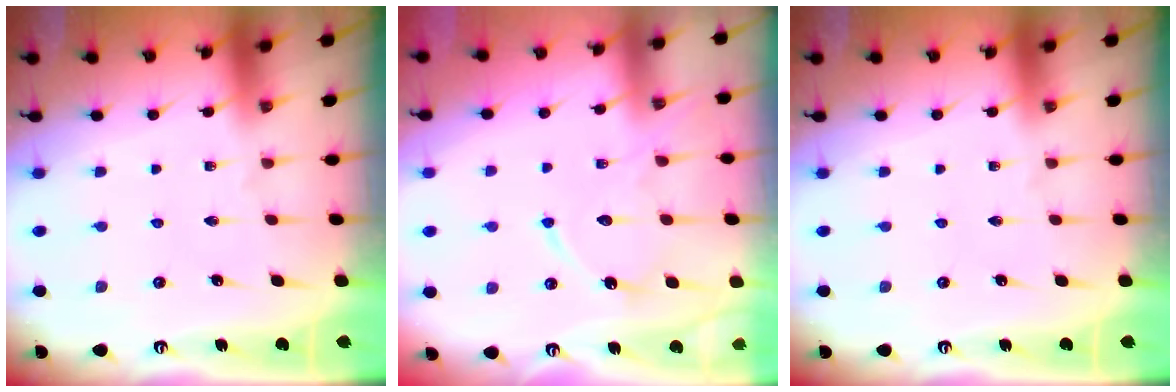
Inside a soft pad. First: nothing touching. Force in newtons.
{"total": 11.6, "press": 11.5, "slide": 1.0}
{"total": 0.0}